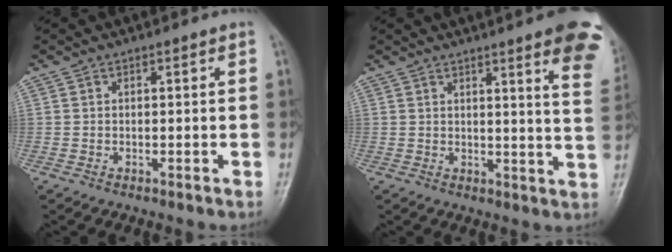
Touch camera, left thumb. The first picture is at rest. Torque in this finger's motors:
{"motor_torque": [2.30, 1.10, 1.49, -1.20, 0.29]}